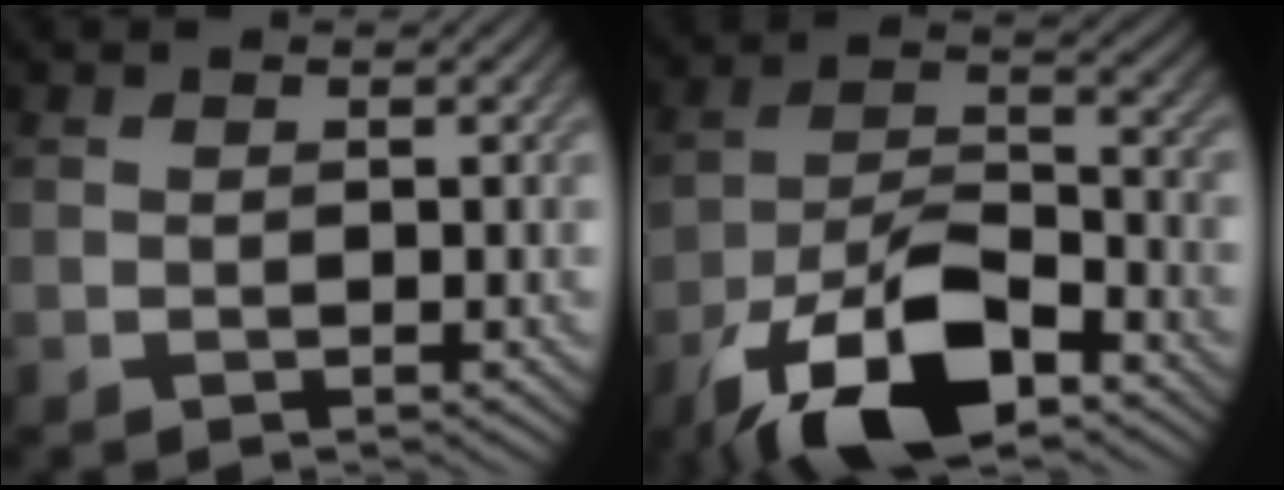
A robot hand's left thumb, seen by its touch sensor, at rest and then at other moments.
{"total": 14.2, "force": [-8.7, 5.6, 9.7], "torque": [-0.187, -0.007, -0.177]}